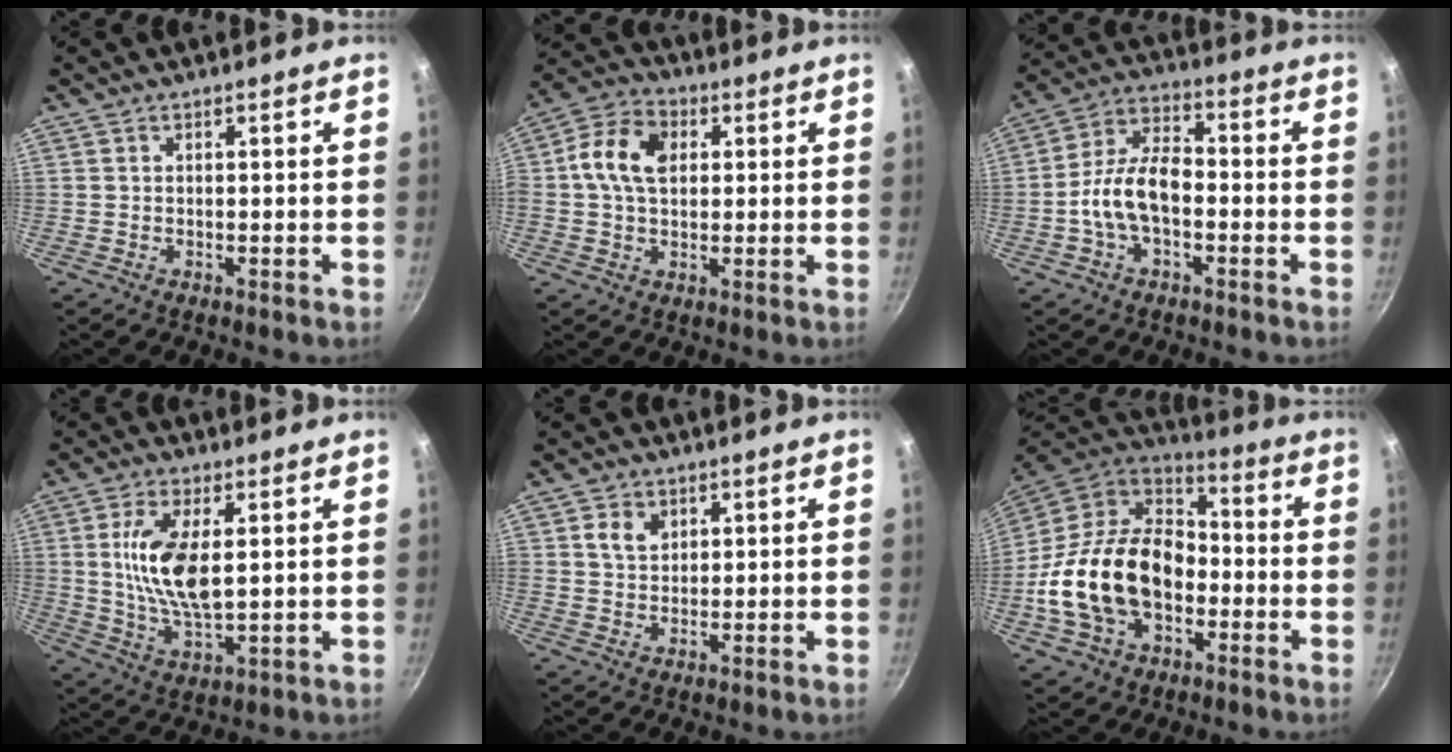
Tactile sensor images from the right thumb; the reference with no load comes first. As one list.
[{"total": 10.5, "force": [1.7, 7.2, 7.4], "torque": [-0.121, 0.015, 0.014]}, {"total": 11.0, "force": [-2.5, 6.2, 8.8], "torque": [-0.143, 0.044, -0.057]}, {"total": 12.2, "force": [2.1, 5.3, 10.8], "torque": [-0.205, -0.011, 0.045]}, {"total": 4.2, "force": [1.6, 3.2, 2.3], "torque": [-0.026, -0.003, 0.028]}, {"total": 23.5, "force": [-4.7, 16.1, 16.4], "torque": [-0.282, 0.047, -0.089]}]